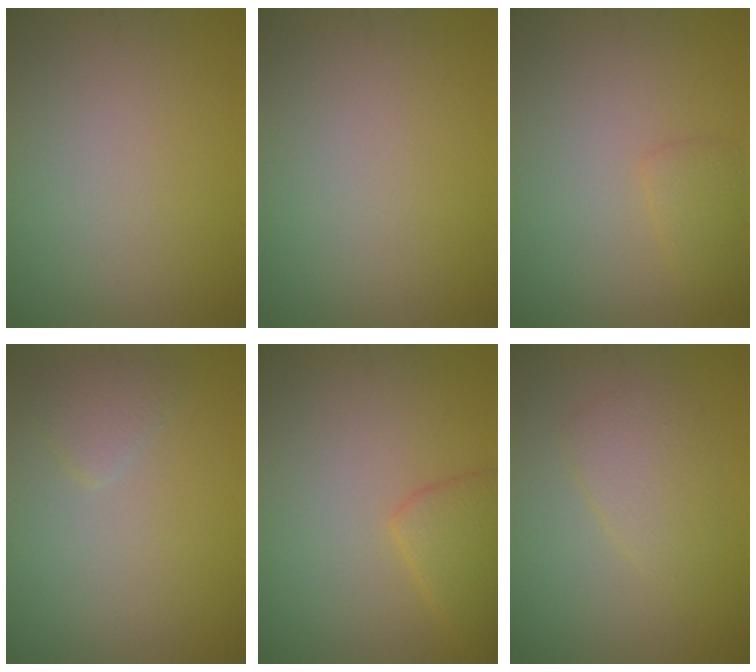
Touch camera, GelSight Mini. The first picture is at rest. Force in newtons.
{"total": 0.0}
{"total": 1.5, "press": 1.5, "slide": 0.1}
{"total": 1.5, "press": 1.5, "slide": 0.1}
{"total": 2.8, "press": 2.7, "slide": 0.2}
{"total": 2.6, "press": 2.5, "slide": 0.1}